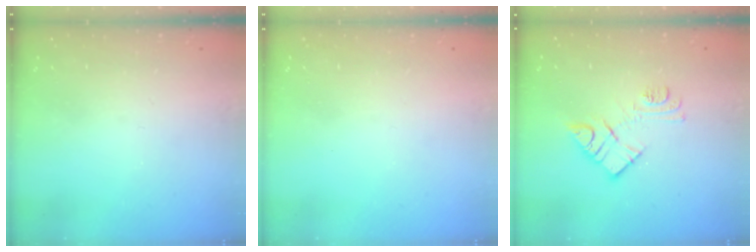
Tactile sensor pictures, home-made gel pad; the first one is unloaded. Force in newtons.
{"total": 0.0}
{"total": 11.0, "press": 11.0, "slide": 0.6}